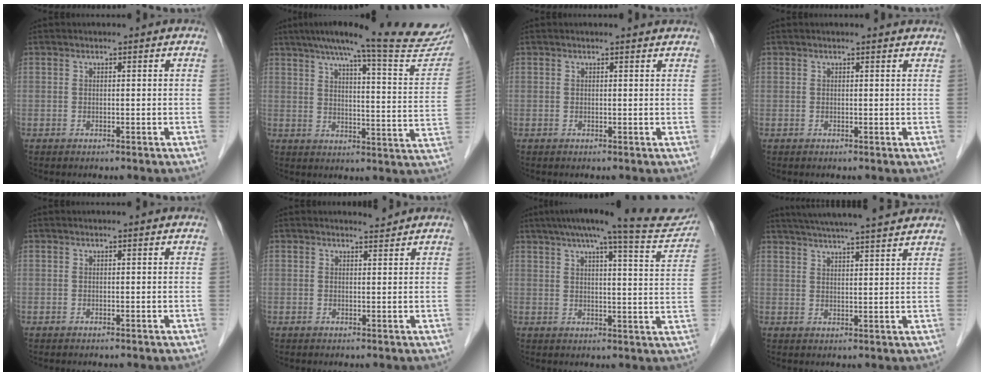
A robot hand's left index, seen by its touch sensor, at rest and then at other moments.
{"total": 23.0, "force": [20.4, 1.0, 10.6], "torque": [-0.147, -0.054, 0.245]}
{"total": 1.4, "force": [1.4, 0.1, 0.3], "torque": [-0.011, 0.001, 0.011]}
{"total": 1.4, "force": [1.4, 0.1, 0.3], "torque": [-0.011, 0.001, 0.012]}
{"total": 0.0}
{"total": 1.1, "force": [1.0, -0.2, -0.3], "torque": [-0.005, -0.009, 0.016]}
{"total": 15.0, "force": [13.3, 1.0, 6.7], "torque": [-0.095, -0.012, 0.156]}
{"total": 15.7, "force": [13.9, 0.6, 7.1], "torque": [-0.124, 0.029, 0.194]}